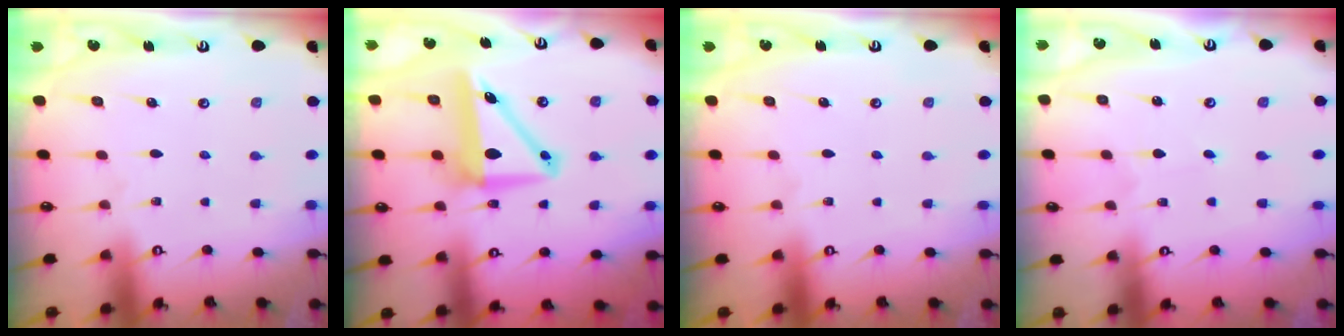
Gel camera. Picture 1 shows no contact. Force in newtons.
{"total": 9.3, "press": 8.7, "slide": 3.2}
{"total": 0.0}
{"total": 0.7, "press": 0.7, "slide": 0.0}